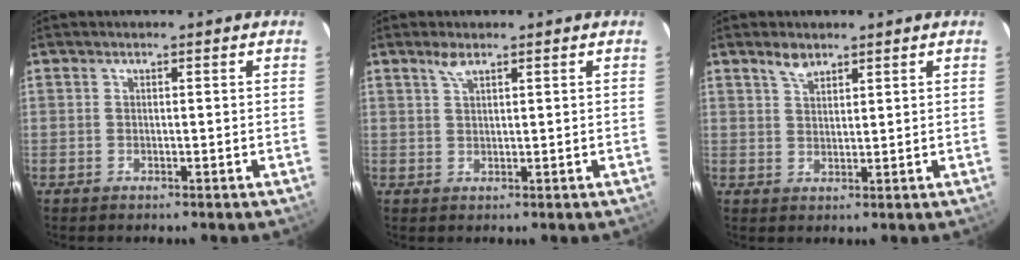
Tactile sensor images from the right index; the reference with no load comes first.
{"total": 2.0, "force": [1.5, 0.5, 1.3], "torque": [-0.025, 0.005, 0.030]}
{"total": 3.0, "force": [2.3, 1.2, 1.3], "torque": [-0.023, 0.005, 0.044]}